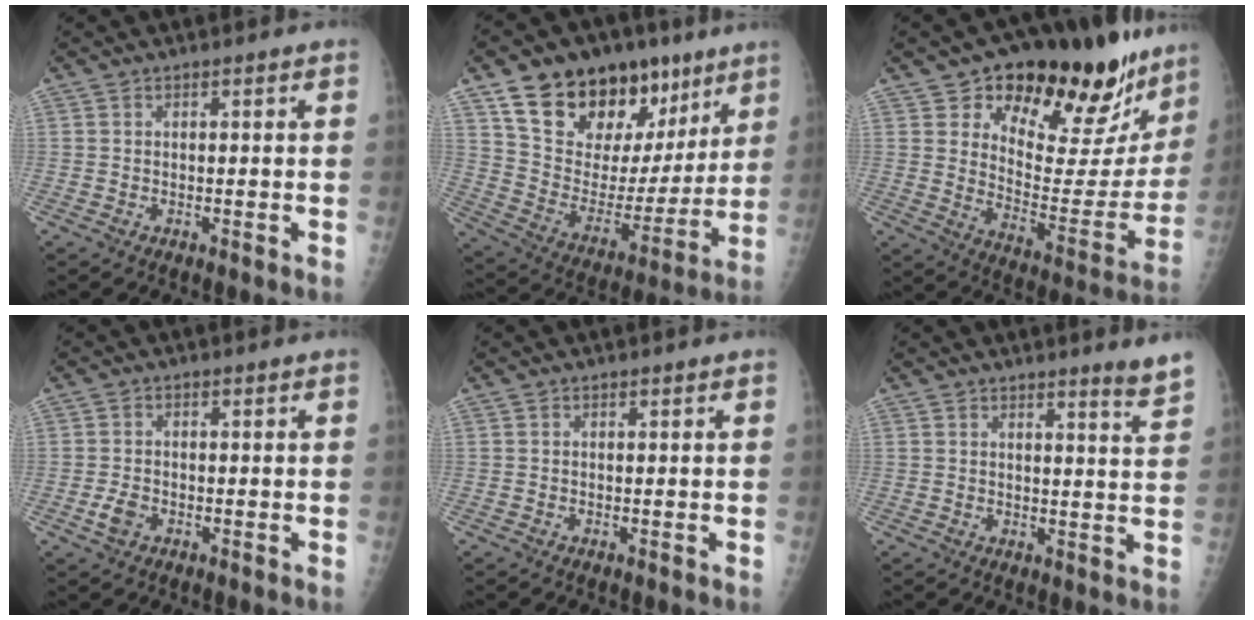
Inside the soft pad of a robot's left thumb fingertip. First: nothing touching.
{"total": 25.1, "force": [14.8, 14.6, 14.0], "torque": [-0.177, -0.028, 0.254]}
{"total": 27.0, "force": [19.4, 11.9, 14.5], "torque": [-0.156, -0.096, 0.274]}
{"total": 2.8, "force": [-1.0, 2.0, 1.8], "torque": [-0.035, 0.001, -0.019]}
{"total": 0.0}
{"total": 4.0, "force": [3.5, -0.4, 2.0], "torque": [-0.028, -0.040, 0.041]}